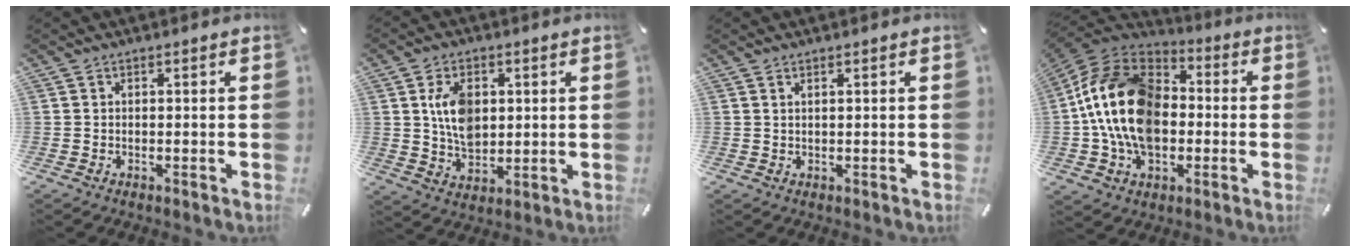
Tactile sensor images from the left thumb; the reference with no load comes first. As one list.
[{"total": 9.2, "force": [2.1, 6.5, 6.2], "torque": [-0.120, 0.002, 0.036]}, {"total": 0.9, "force": [0.6, -0.1, 0.7], "torque": [-0.013, -0.002, 0.012]}, {"total": 19.5, "force": [-2.1, 14.3, 13.1], "torque": [-0.286, 0.027, -0.043]}]